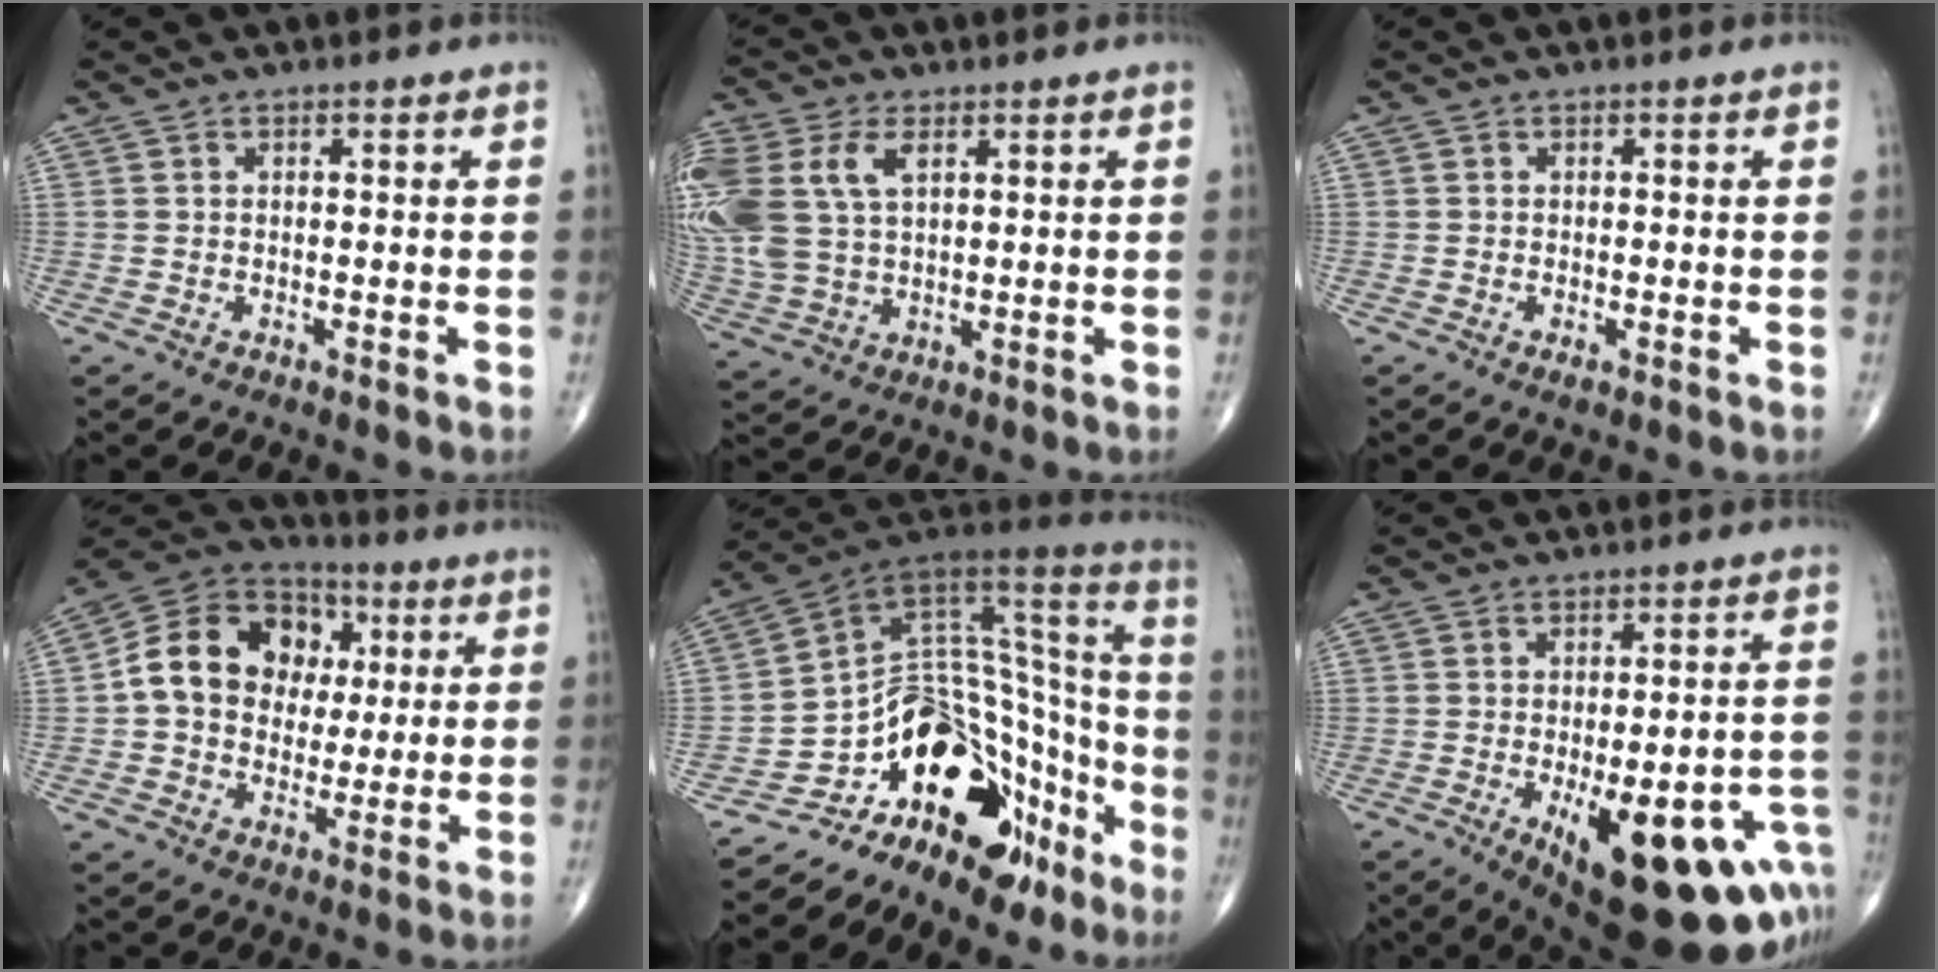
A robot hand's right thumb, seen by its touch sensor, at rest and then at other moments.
{"total": 16.2, "force": [4.6, 10.1, 11.9], "torque": [-0.302, 0.008, 0.093]}
{"total": 1.0, "force": [-0.5, 0.4, 0.8], "torque": [-0.014, -0.002, -0.007]}
{"total": 16.3, "force": [2.0, 13.2, 9.4], "torque": [-0.126, 0.021, 0.026]}
{"total": 22.8, "force": [-14.5, 12.8, 12.1], "torque": [-0.080, 0.164, -0.225]}
{"total": 24.2, "force": [-10.3, 9.9, 19.5], "torque": [-0.179, 0.024, -0.121]}